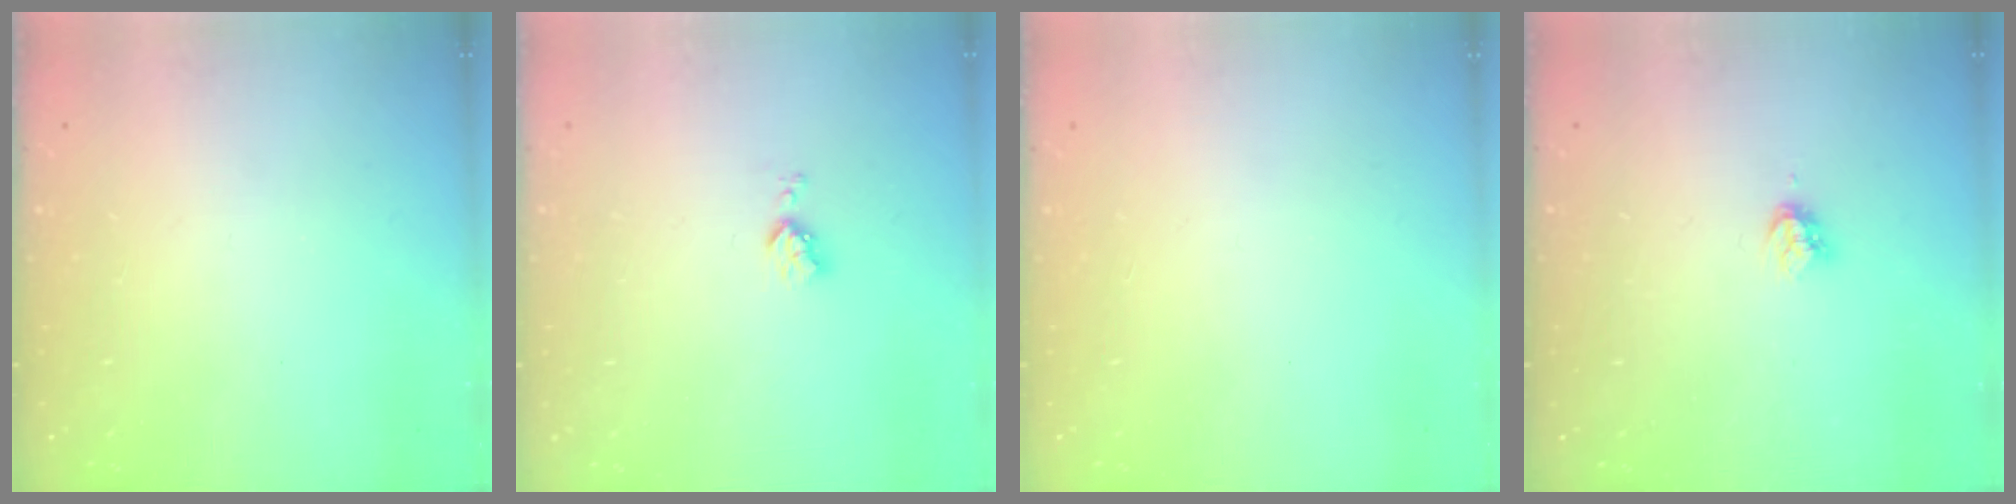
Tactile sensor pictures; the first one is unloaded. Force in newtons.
{"total": 4.3, "press": 4.3, "slide": 0.6}
{"total": 0.0}
{"total": 3.6, "press": 3.6, "slide": 0.7}